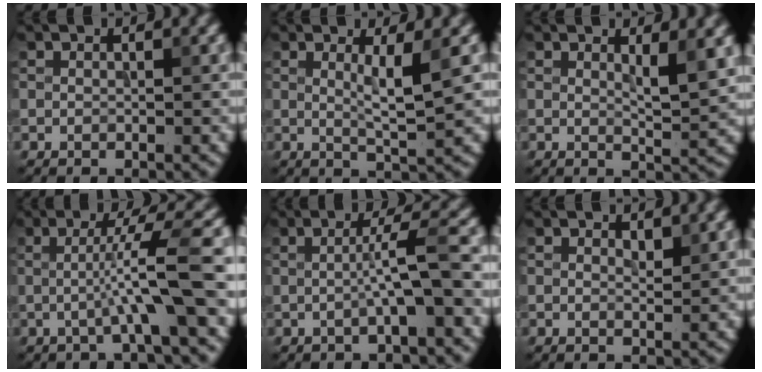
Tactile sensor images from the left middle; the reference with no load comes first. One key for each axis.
{"total": 3.5, "fx": 0.7, "fy": 0.5, "fz": 3.4, "tx": -0.054, "ty": -0.008, "tz": 0.012}
{"total": 2.8, "fx": 1.2, "fy": 0.5, "fz": 2.5, "tx": -0.035, "ty": -0.006, "tz": 0.020}
{"total": 6.2, "fx": -0.8, "fy": 0.5, "fz": 6.1, "tx": -0.096, "ty": 0.016, "tz": -0.021}
{"total": 4.0, "fx": -0.5, "fy": 0.3, "fz": 4.0, "tx": -0.063, "ty": 0.016, "tz": -0.014}
{"total": 0.7, "fx": 0.6, "fy": 0.2, "fz": 0.4, "tx": -0.009, "ty": -0.003, "tz": 0.011}